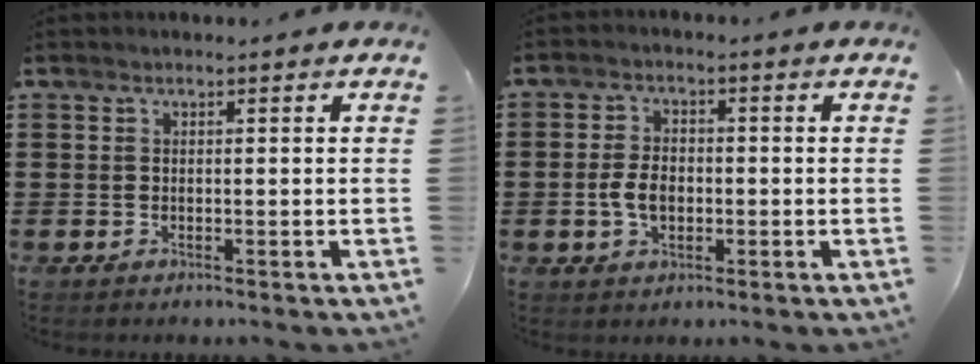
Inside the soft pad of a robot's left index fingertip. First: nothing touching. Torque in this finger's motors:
{"motor_torque": [0.87, 0.82, 0.29, 0.12]}